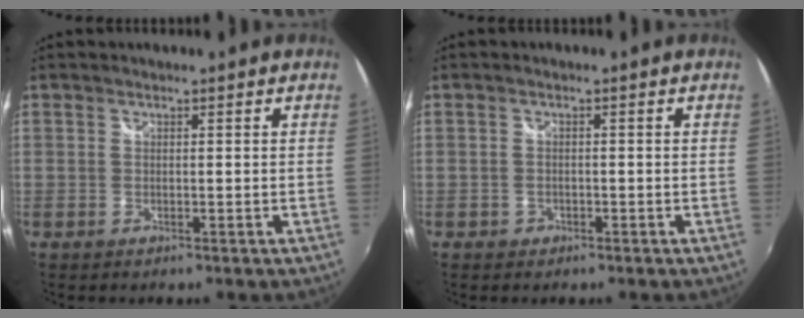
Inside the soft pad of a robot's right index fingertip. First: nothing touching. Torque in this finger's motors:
{"motor_torque": [0.00, 0.00, 0.05, -0.01]}